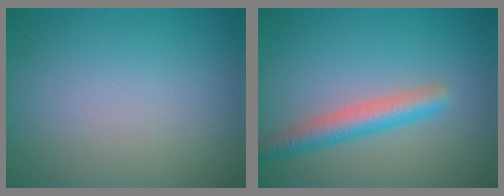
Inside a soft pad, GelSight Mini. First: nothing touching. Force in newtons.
{"total": 3.5, "press": 3.5, "slide": 0.2}